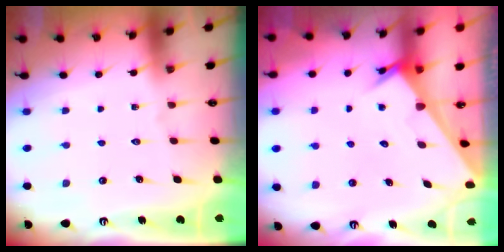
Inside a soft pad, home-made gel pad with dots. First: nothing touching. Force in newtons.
{"total": 2.3, "press": 2.3, "slide": 0.1}